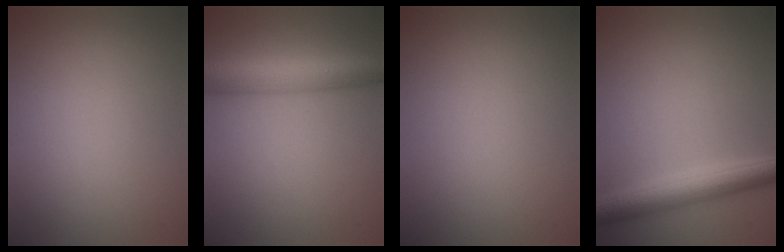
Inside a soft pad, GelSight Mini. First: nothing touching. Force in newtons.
{"total": 6.0, "press": 6.0, "slide": 0.2}
{"total": 0.0}
{"total": 4.6, "press": 4.6, "slide": 0.1}